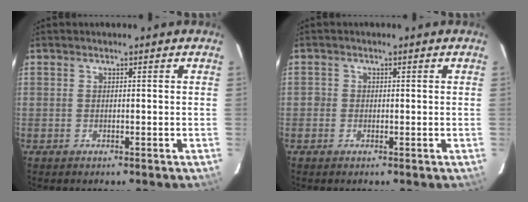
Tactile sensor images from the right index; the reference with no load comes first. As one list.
[{"total": 1.2, "force": [-0.5, 1.1, 0.1], "torque": [-0.002, 0.000, -0.011]}]